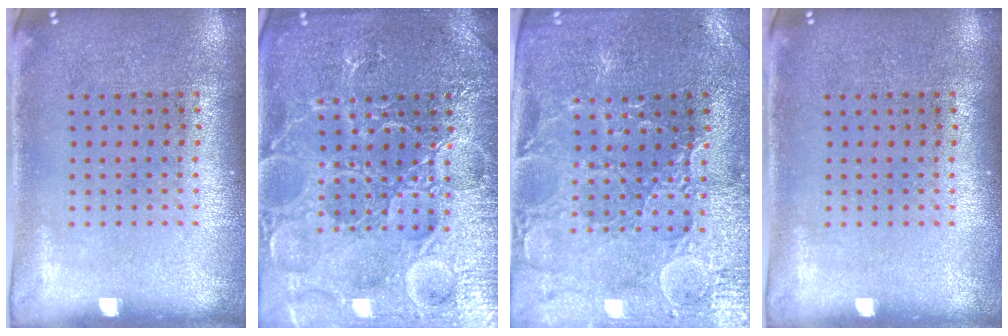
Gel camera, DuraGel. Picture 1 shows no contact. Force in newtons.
{"total": 7.4, "press": 7.3, "slide": 0.9}
{"total": 1.9, "press": 1.8, "slide": 0.5}
{"total": 0.0}